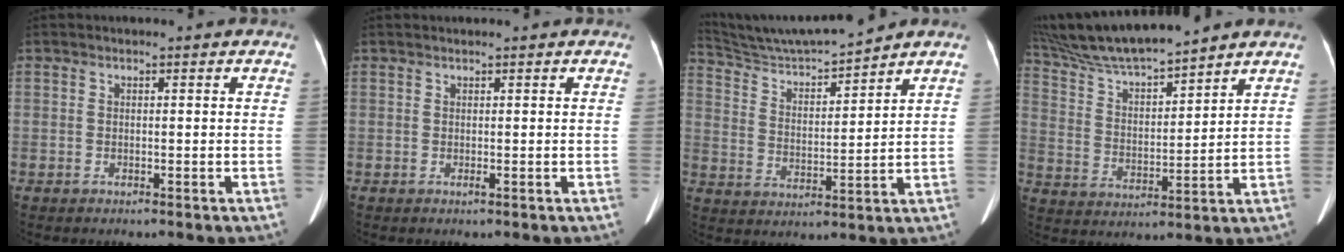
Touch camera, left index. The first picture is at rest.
{"total": 0.6, "force": [0.2, 0.0, 0.5], "torque": [-0.008, 0.002, 0.003]}
{"total": 11.9, "force": [11.4, -1.2, 3.3], "torque": [-0.074, 0.006, 0.214]}
{"total": 13.4, "force": [12.3, 0.3, 5.3], "torque": [-0.108, 0.013, 0.234]}